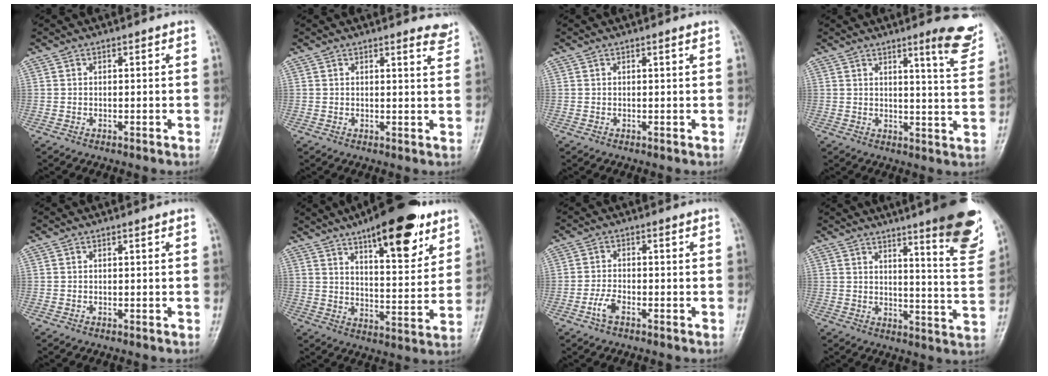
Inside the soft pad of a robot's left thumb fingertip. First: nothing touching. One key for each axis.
{"total": 3.1, "fx": 2.8, "fy": 0.5, "fz": 1.2, "tx": -0.008, "ty": -0.022, "tz": 0.022}
{"total": 0.6, "fx": 0.4, "fy": -0.1, "fz": 0.4, "tx": -0.012, "ty": -0.002, "tz": 0.009}
{"total": 8.9, "fx": 6.0, "fy": 1.0, "fz": 6.6, "tx": -0.068, "ty": -0.040, "tz": 0.074}
{"total": 0.0}
{"total": 18.1, "fx": 11.0, "fy": 6.1, "fz": 13.0, "tx": -0.154, "ty": -0.050, "tz": 0.167}
{"total": 3.0, "fx": -1.7, "fy": 1.2, "fz": 2.2, "tx": -0.049, "ty": 0.012, "tz": -0.035}
{"total": 17.1, "fx": 11.0, "fy": 2.3, "fz": 12.9, "tx": -0.140, "ty": -0.070, "tz": 0.141}